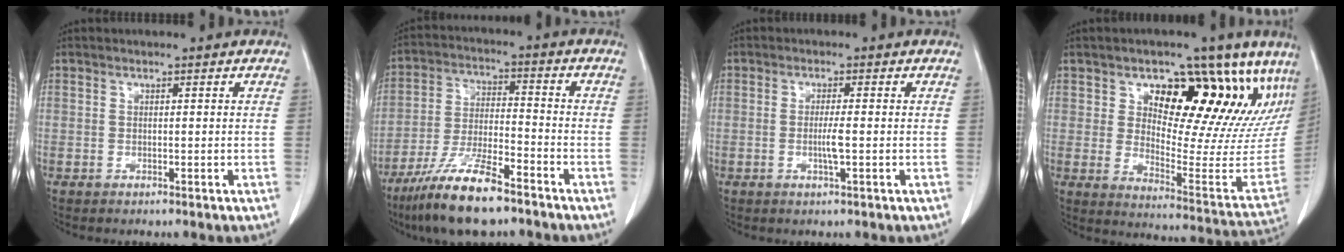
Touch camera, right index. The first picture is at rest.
{"total": 12.6, "force": [-9.0, 2.2, 8.5], "torque": [-0.166, -0.024, -0.165]}
{"total": 2.5, "force": [-0.5, -0.1, 2.5], "torque": [-0.050, -0.004, -0.009]}
{"total": 22.5, "force": [13.3, 9.7, 15.3], "torque": [-0.216, 0.009, 0.183]}